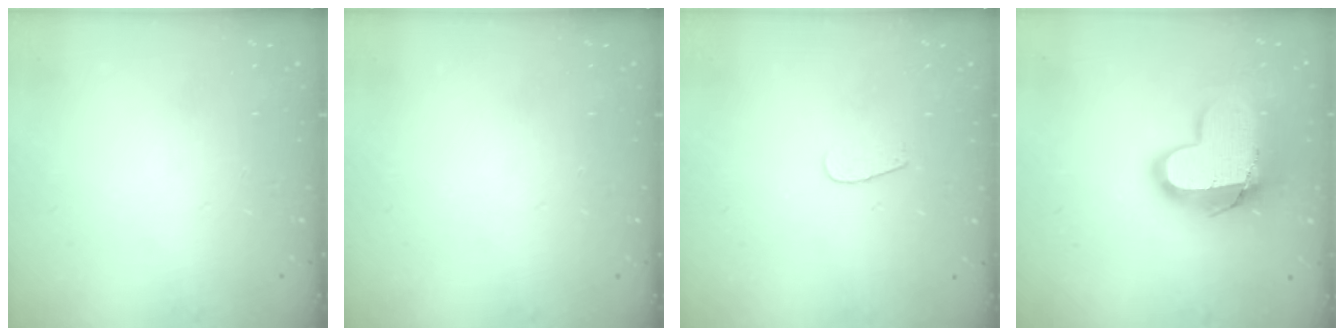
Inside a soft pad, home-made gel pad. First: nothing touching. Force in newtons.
{"total": 0.0}
{"total": 2.6, "press": 2.5, "slide": 0.3}
{"total": 15.4, "press": 15.4, "slide": 1.1}